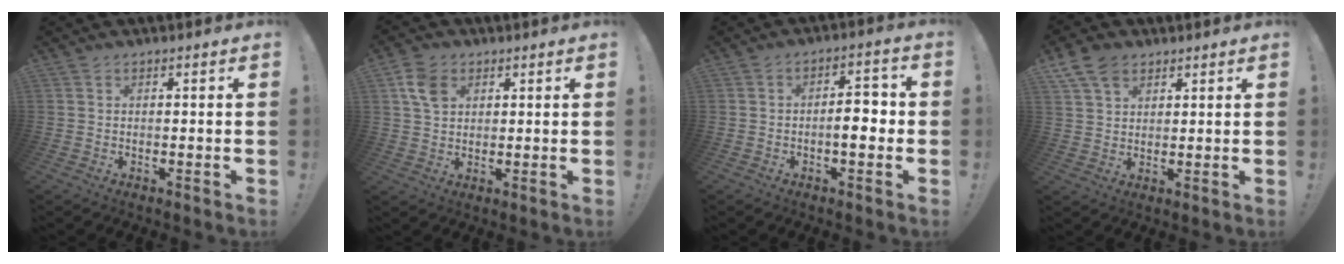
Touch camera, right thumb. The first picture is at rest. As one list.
[{"total": 7.1, "force": [2.9, 5.3, 3.9], "torque": [-0.063, 0.002, 0.059]}, {"total": 7.3, "force": [-1.3, 3.1, 6.5], "torque": [-0.089, 0.009, -0.026]}, {"total": 7.8, "force": [4.8, 5.0, 3.6], "torque": [-0.073, -0.013, 0.096]}]